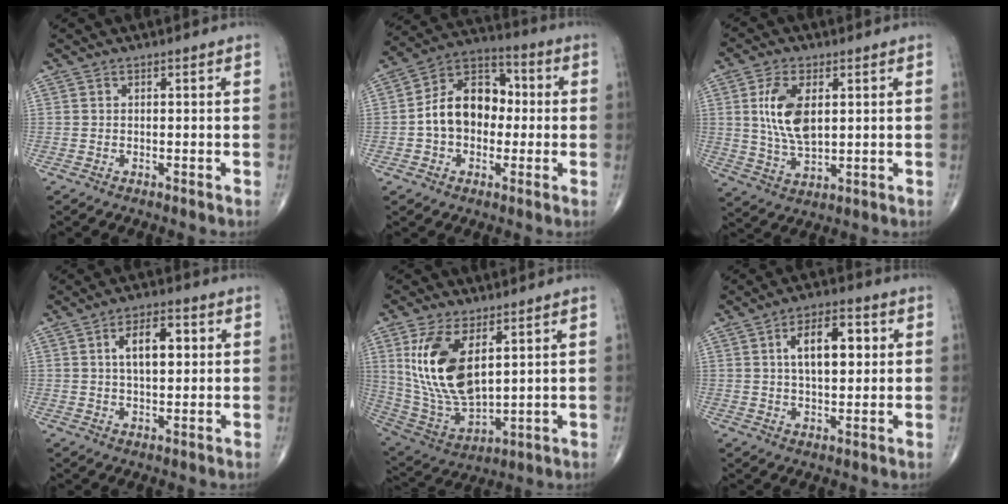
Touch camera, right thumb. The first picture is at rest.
{"total": 13.7, "force": [-0.5, 9.9, 9.4], "torque": [-0.126, 0.039, -0.019]}
{"total": 10.3, "force": [2.1, 5.4, 8.5], "torque": [-0.161, -0.012, 0.045]}
{"total": 8.0, "force": [1.8, 4.0, 6.7], "torque": [-0.091, 0.005, 0.027]}
{"total": 17.0, "force": [5.2, 8.3, 13.9], "torque": [-0.264, -0.025, 0.117]}
{"total": 10.4, "force": [2.3, 5.2, 8.7], "torque": [-0.115, 0.005, 0.034]}